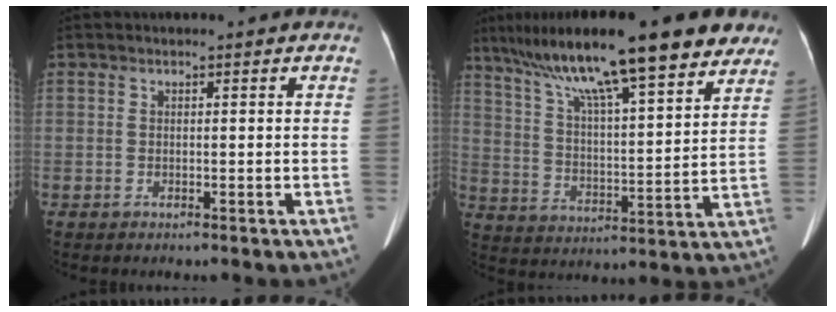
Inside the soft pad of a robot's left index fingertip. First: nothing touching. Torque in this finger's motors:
{"motor_torque": [0.42, -1.72, 1.06, 0.21]}